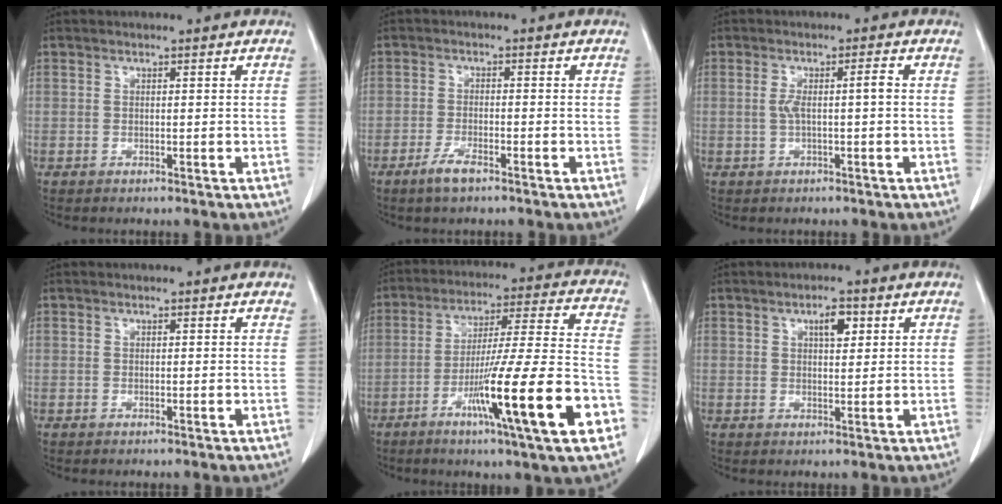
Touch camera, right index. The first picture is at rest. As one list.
[{"total": 3.3, "force": [-2.3, 0.6, 2.2], "torque": [-0.051, -0.002, -0.045]}, {"total": 3.1, "force": [-0.1, 0.3, 3.1], "torque": [-0.062, 0.011, 0.001]}, {"total": 0.6, "force": [0.6, 0.2, 0.0], "torque": [-0.006, 0.001, 0.000]}, {"total": 20.8, "force": [-8.5, 0.0, 18.9], "torque": [-0.287, -0.023, -0.139]}, {"total": 3.3, "force": [1.5, 1.2, 2.7], "torque": [-0.043, 0.001, 0.024]}]